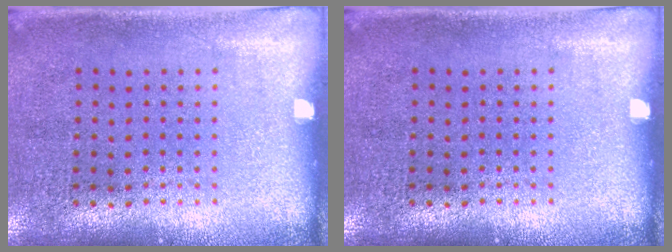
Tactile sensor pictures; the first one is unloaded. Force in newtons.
{"total": 0.0}